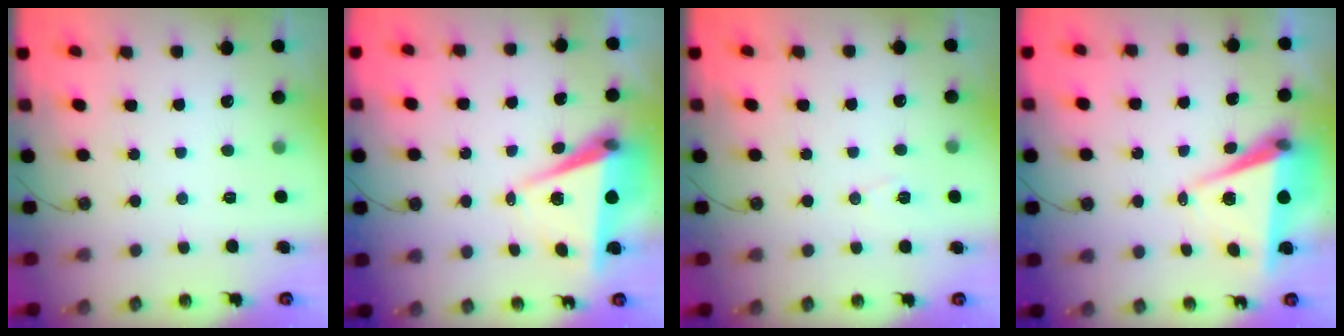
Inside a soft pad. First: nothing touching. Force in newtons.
{"total": 7.2, "press": 5.7, "slide": 4.4}
{"total": 7.3, "press": 5.7, "slide": 4.6}
{"total": 7.2, "press": 5.7, "slide": 4.4}